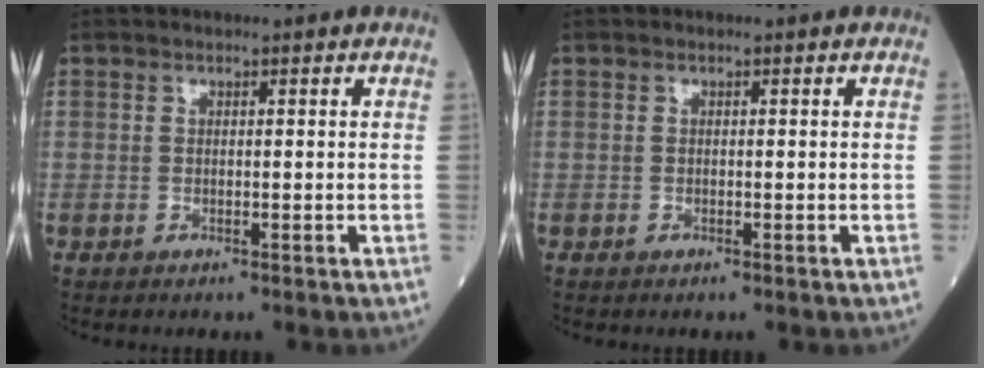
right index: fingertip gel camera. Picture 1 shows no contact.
{"total": 0.0}